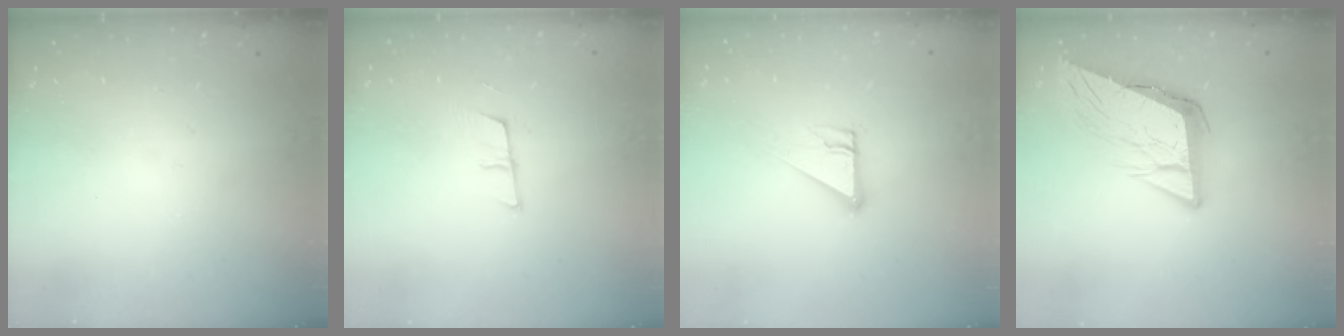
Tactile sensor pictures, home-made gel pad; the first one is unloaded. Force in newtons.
{"total": 6.0, "press": 5.4, "slide": 2.5}
{"total": 6.6, "press": 6.6, "slide": 0.6}
{"total": 10.6, "press": 10.2, "slide": 2.8}